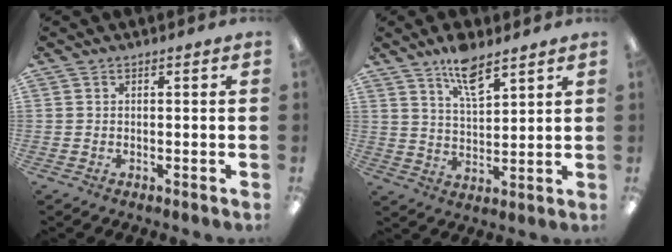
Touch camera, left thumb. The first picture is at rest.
{"total": 8.6, "force": [6.4, 2.9, 4.9], "torque": [-0.079, -0.035, 0.110]}